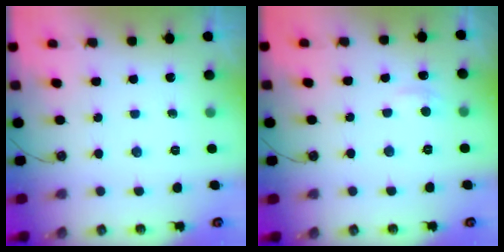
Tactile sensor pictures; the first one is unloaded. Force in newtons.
{"total": 2.9, "press": 2.9, "slide": 0.5}